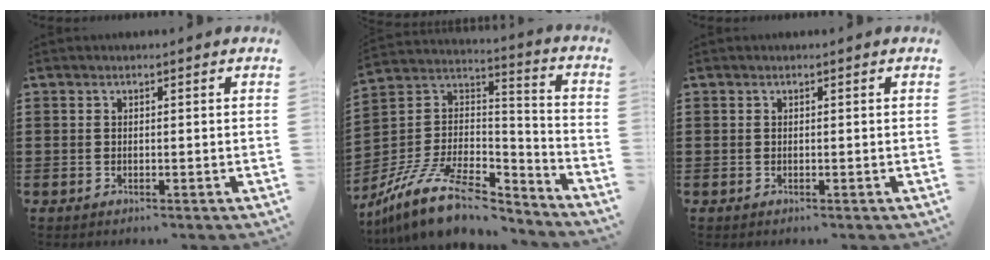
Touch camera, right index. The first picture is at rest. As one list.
[{"total": 13.1, "force": [-9.5, 4.7, 7.7], "torque": [-0.155, 0.024, -0.177]}, {"total": 0.0}]